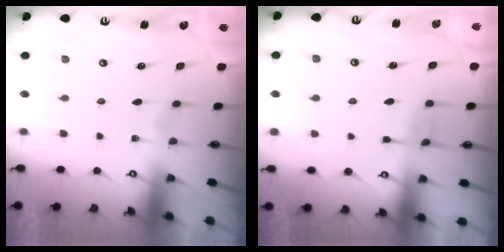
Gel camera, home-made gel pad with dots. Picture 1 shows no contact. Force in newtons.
{"total": 3.3, "press": 3.2, "slide": 0.4}